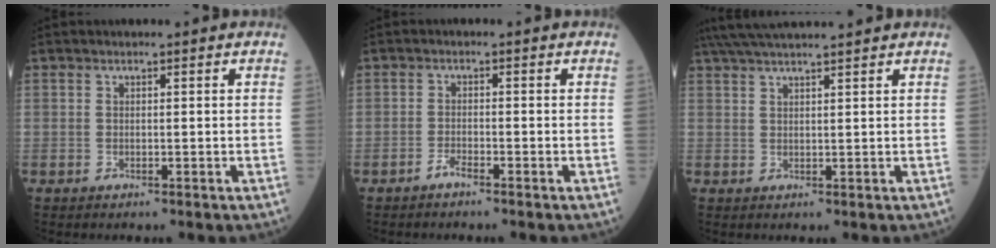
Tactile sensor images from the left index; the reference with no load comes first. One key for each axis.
{"total": 1.3, "fx": -1.1, "fy": 0.0, "fz": 0.6, "tx": -0.016, "ty": 0.000, "tz": -0.023}
{"total": 9.1, "fx": 8.1, "fy": -0.3, "fz": 4.2, "tx": -0.072, "ty": 0.035, "tz": 0.129}